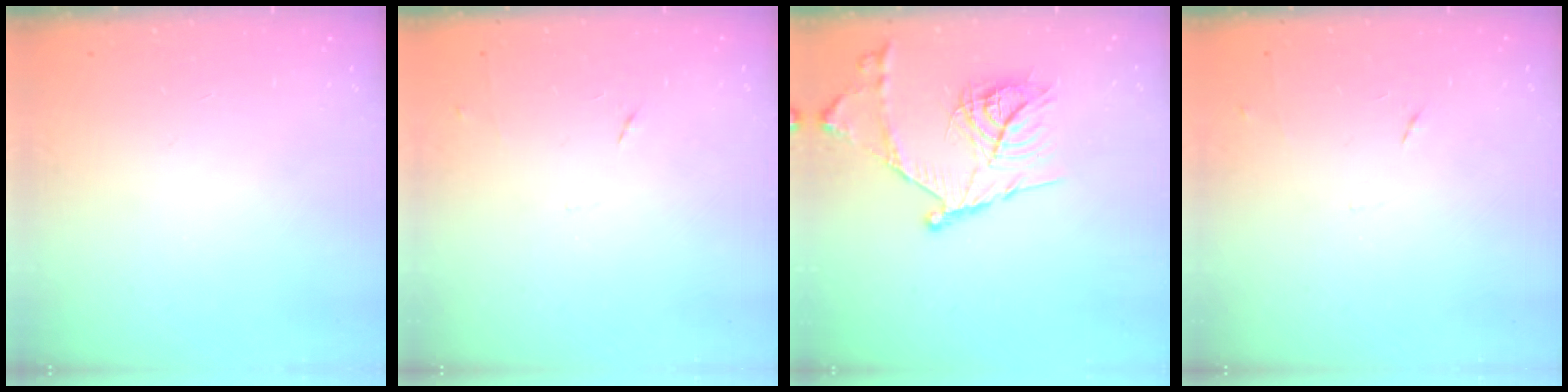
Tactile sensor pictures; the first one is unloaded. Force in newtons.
{"total": 4.3, "press": 4.3, "slide": 0.6}
{"total": 18.4, "press": 18.4, "slide": 1.3}
{"total": 4.3, "press": 4.3, "slide": 0.6}